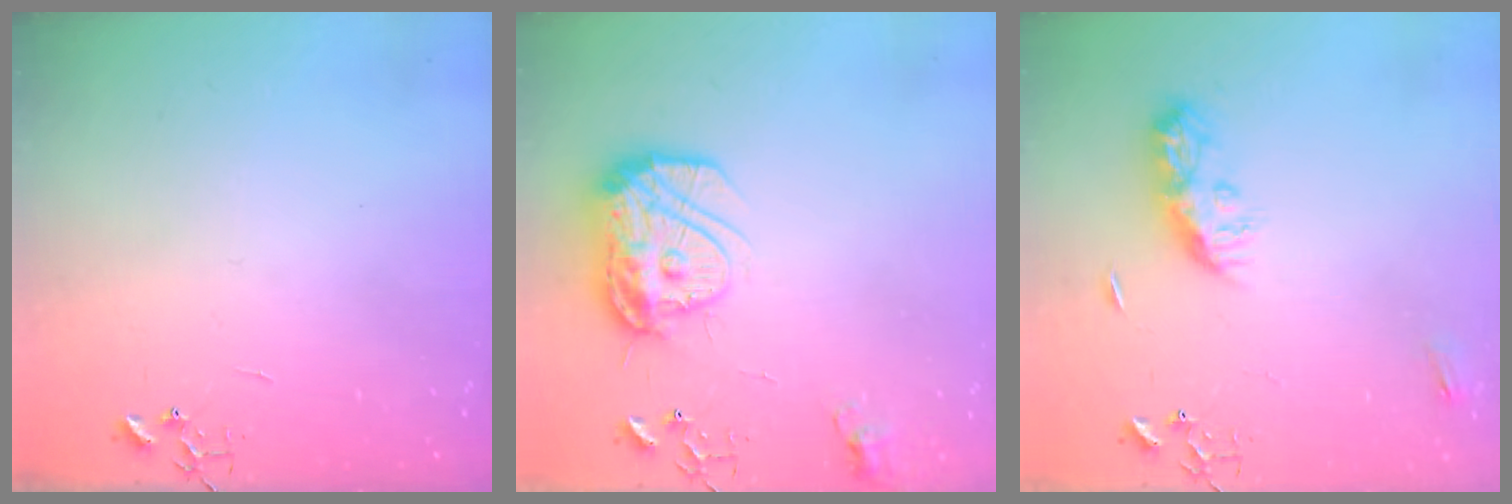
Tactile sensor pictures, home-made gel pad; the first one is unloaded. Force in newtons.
{"total": 15.0, "press": 14.9, "slide": 1.1}
{"total": 8.7, "press": 8.7, "slide": 0.4}